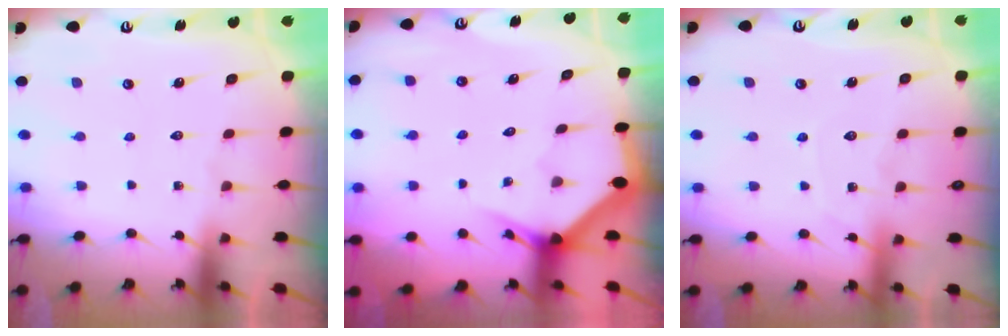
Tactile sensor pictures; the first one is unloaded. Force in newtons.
{"total": 2.9, "press": 2.9, "slide": 0.1}
{"total": 7.4, "press": 7.4, "slide": 0.8}